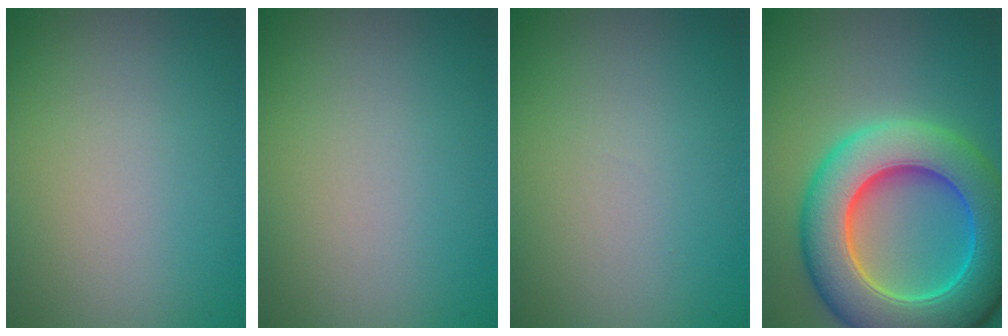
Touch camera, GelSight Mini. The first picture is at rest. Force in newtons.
{"total": 0.0}
{"total": 0.0}
{"total": 11.6, "press": 11.6, "slide": 0.3}